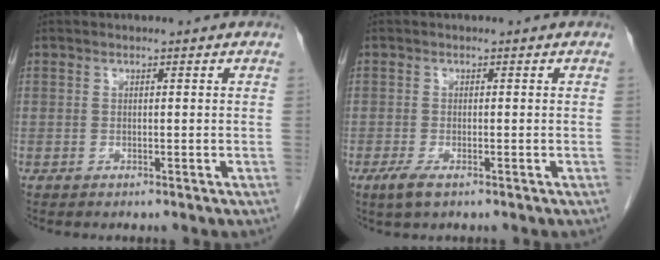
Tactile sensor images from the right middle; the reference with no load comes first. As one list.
[{"total": 2.4, "force": [-1.3, 0.7, 1.9], "torque": [-0.044, -0.005, -0.025]}]